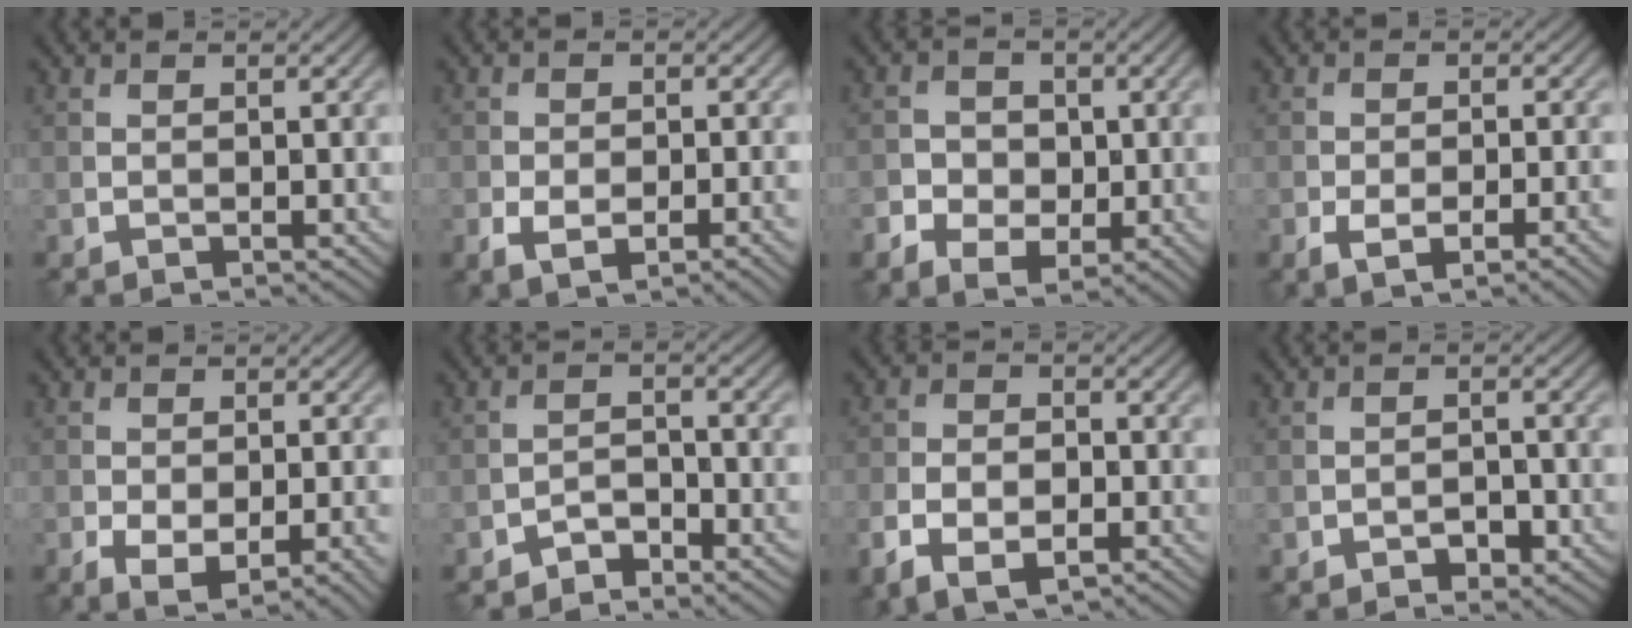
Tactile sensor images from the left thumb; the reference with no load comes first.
{"total": 5.9, "force": [-2.4, 2.8, 4.6], "torque": [-0.081, -0.014, -0.035]}
{"total": 4.7, "force": [-1.1, 3.8, 2.5], "torque": [-0.041, -0.011, -0.019]}
{"total": 5.8, "force": [-2.5, 2.2, 4.8], "torque": [-0.084, -0.008, -0.036]}
{"total": 7.4, "force": [-3.2, 3.4, 5.7], "torque": [-0.095, -0.019, -0.040]}
{"total": 3.1, "force": [-2.7, 0.9, 1.2], "torque": [-0.018, 0.008, -0.055]}
{"total": 6.7, "force": [-3.3, 3.7, 4.5], "torque": [-0.088, -0.010, -0.060]}
{"total": 2.2, "force": [-1.4, 1.1, 1.3], "torque": [-0.018, 0.003, -0.023]}